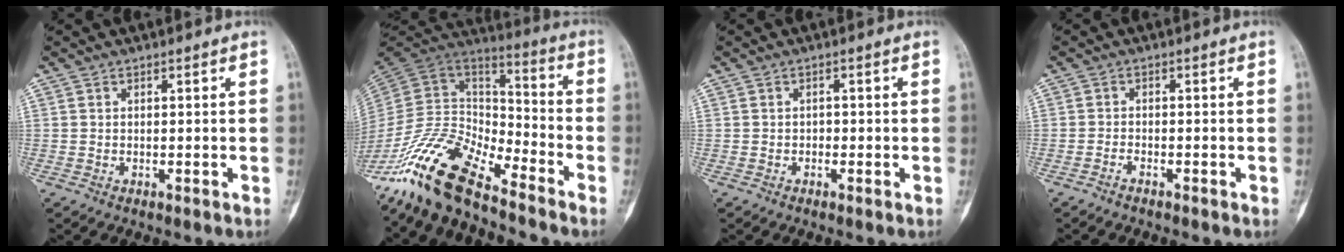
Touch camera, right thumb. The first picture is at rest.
{"total": 17.3, "force": [-13.7, 5.7, 8.9], "torque": [-0.157, 0.087, -0.268]}
{"total": 0.8, "force": [-0.5, 0.6, 0.3], "torque": [0.002, 0.003, -0.014]}
{"total": 1.1, "force": [-1.0, 0.3, 0.4], "torque": [-0.013, 0.007, -0.018]}